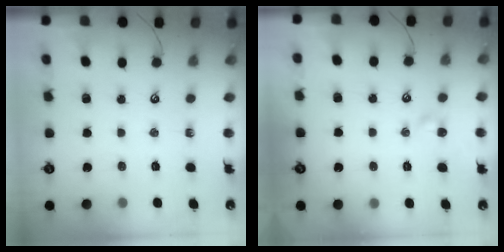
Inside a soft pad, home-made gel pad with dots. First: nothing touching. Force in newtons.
{"total": 2.1, "press": 2.0, "slide": 0.6}